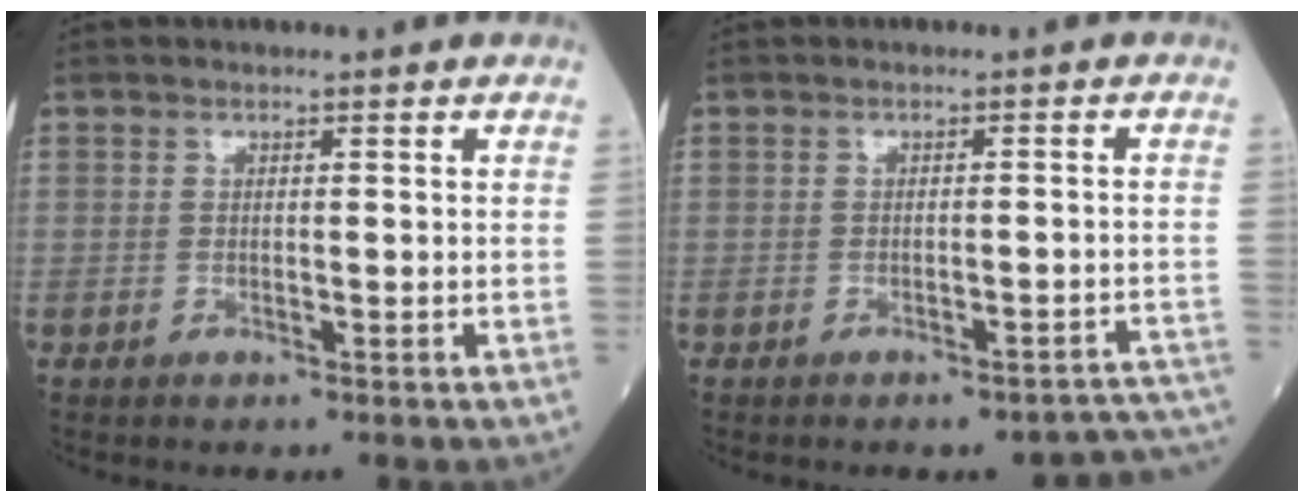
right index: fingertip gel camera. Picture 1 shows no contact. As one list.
[{"total": 8.3, "force": [-7.9, 1.8, 1.5], "torque": [0.009, 0.021, -0.081]}]